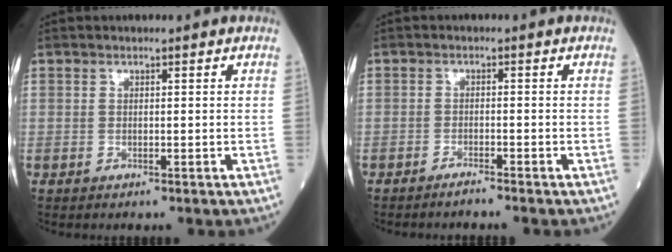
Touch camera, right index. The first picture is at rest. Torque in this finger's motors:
{"motor_torque": [-0.28, -0.15, -0.07, -0.02]}